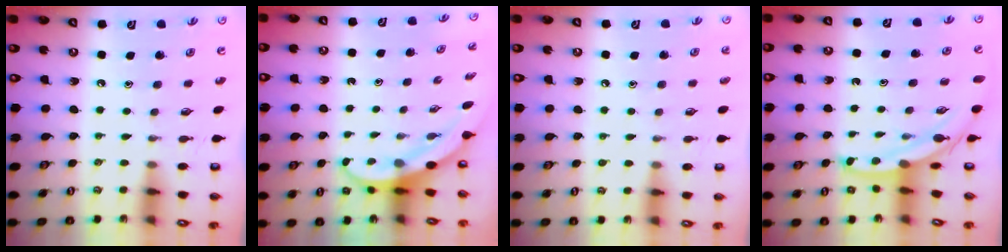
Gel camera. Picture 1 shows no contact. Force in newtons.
{"total": 3.9, "press": 3.9, "slide": 0.3}
{"total": 2.3, "press": 2.3, "slide": 0.2}
{"total": 5.3, "press": 5.2, "slide": 0.5}